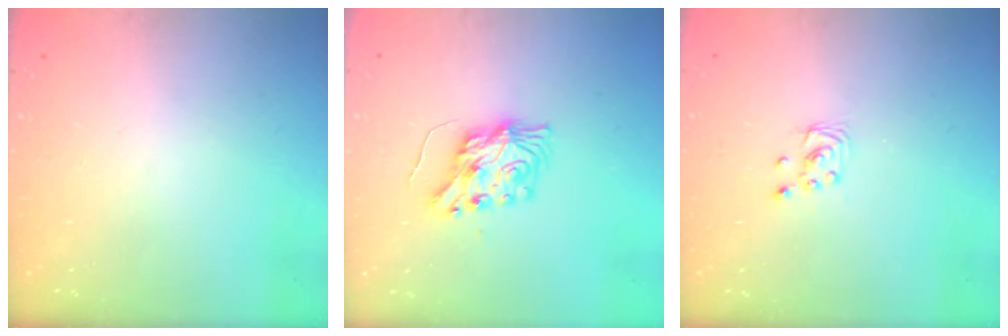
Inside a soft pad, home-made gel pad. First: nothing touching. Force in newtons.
{"total": 8.7, "press": 8.6, "slide": 0.4}
{"total": 2.2, "press": 2.2, "slide": 0.2}